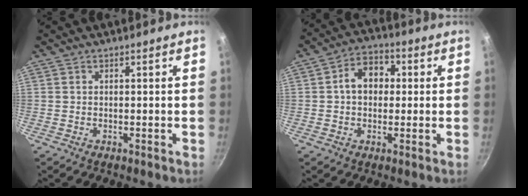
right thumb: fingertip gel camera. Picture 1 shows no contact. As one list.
[{"total": 8.1, "force": [0.9, 6.1, 5.2], "torque": [-0.048, 0.018, 0.002]}]